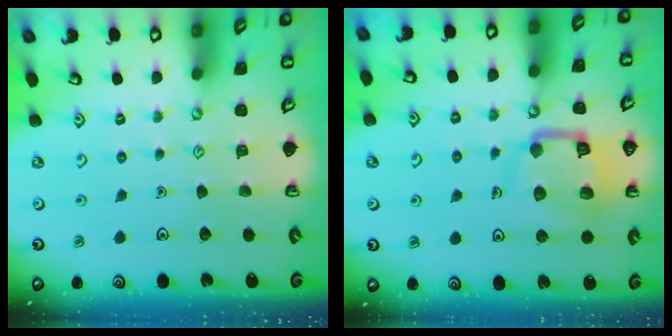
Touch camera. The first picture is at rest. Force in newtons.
{"total": 13.1, "press": 13.0, "slide": 1.5}